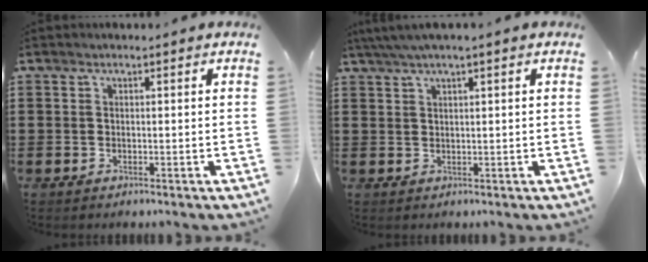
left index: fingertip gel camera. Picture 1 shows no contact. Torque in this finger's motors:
{"motor_torque": [2.14, 0.00, 0.64, 0.08]}